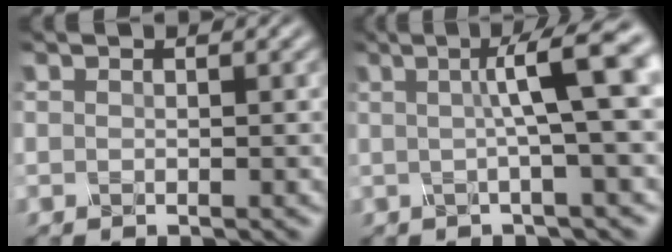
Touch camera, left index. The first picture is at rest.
{"total": 7.7, "force": [1.1, 1.4, 7.5], "torque": [-0.098, 0.014, 0.006]}